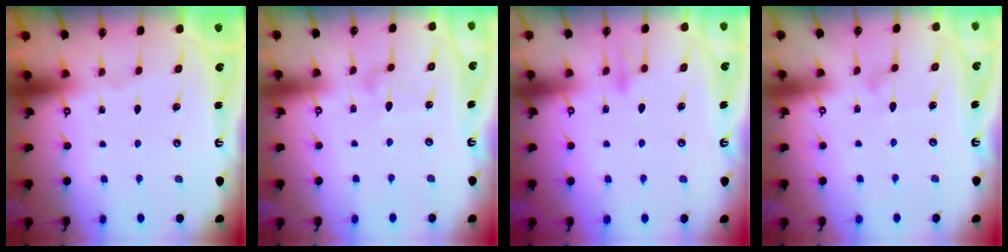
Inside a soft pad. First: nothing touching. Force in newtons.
{"total": 6.6, "press": 6.6, "slide": 0.4}
{"total": 7.5, "press": 7.4, "slide": 0.6}
{"total": 6.5, "press": 6.5, "slide": 0.3}